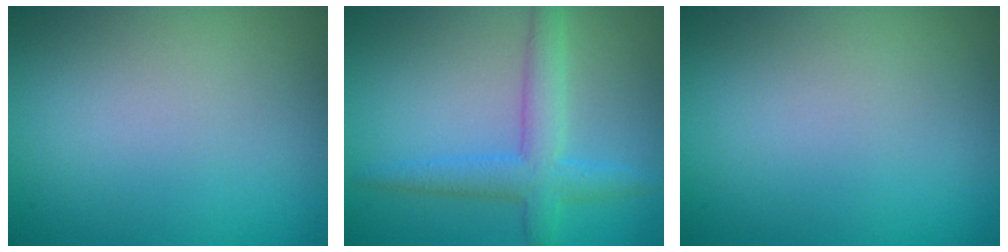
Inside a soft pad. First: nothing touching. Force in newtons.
{"total": 3.9, "press": 3.9, "slide": 0.0}
{"total": 0.0}